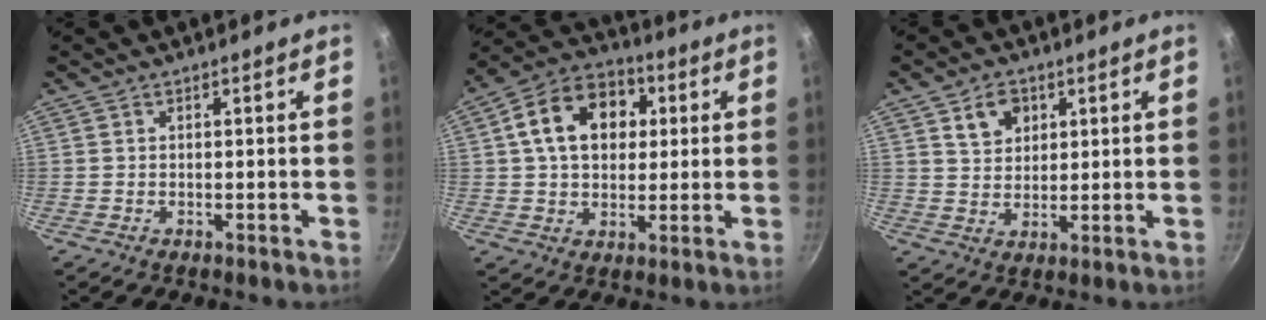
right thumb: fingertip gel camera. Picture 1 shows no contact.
{"total": 15.1, "force": [3.5, 11.0, 9.7], "torque": [-0.134, 0.021, 0.041]}
{"total": 6.0, "force": [2.7, 4.5, 2.9], "torque": [-0.026, -0.006, 0.051]}